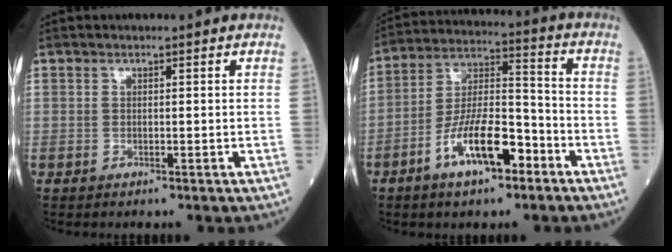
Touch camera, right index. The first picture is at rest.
{"total": 11.9, "force": [-6.0, 3.7, 9.6], "torque": [-0.189, 0.008, -0.108]}